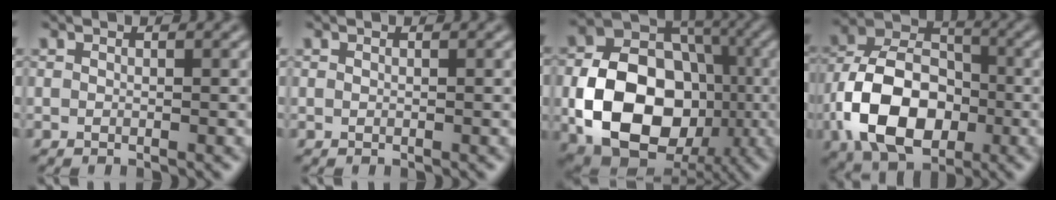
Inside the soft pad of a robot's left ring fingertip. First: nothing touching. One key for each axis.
{"total": 0.0}
{"total": 13.3, "fx": -2.8, "fy": 9.7, "fz": 8.6, "tx": -0.150, "ty": -0.012, "tz": -0.054}
{"total": 11.0, "fx": -3.4, "fy": 7.3, "fz": 7.5, "tx": -0.148, "ty": 0.004, "tz": -0.071}